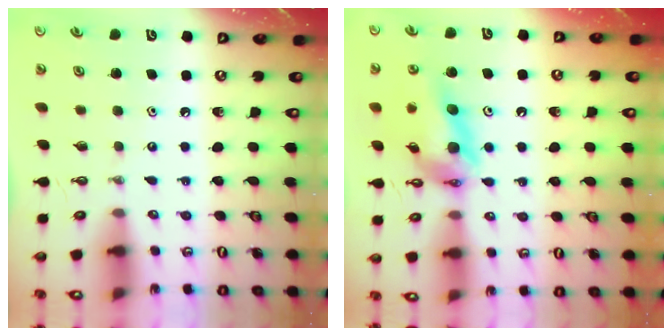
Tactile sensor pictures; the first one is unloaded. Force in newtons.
{"total": 14.1, "press": 14.0, "slide": 1.5}